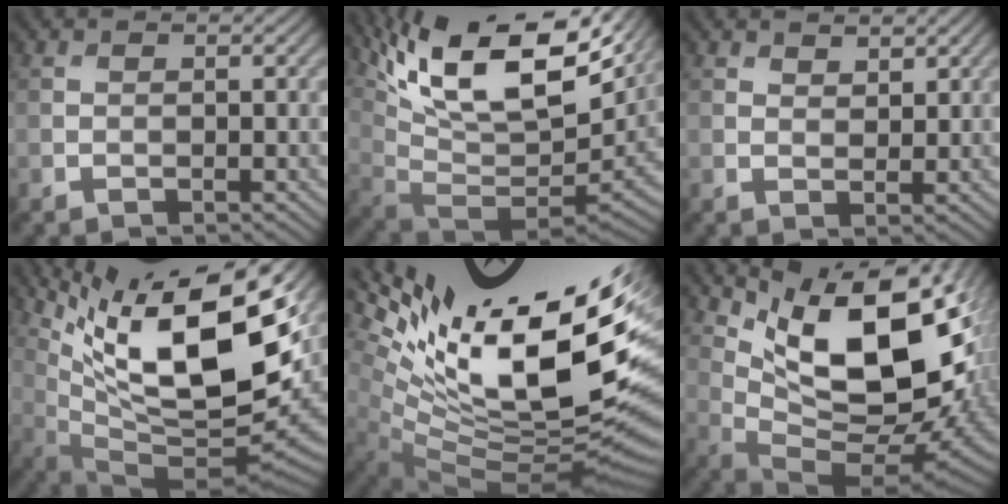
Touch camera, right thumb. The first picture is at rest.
{"total": 18.2, "force": [10.3, 6.8, 13.3], "torque": [-0.244, 0.012, 0.179]}
{"total": 2.0, "force": [1.7, 0.9, 0.7], "torque": [-0.012, -0.004, 0.035]}
{"total": 18.2, "force": [8.0, 5.0, 15.6], "torque": [-0.269, 0.011, 0.148]}
{"total": 19.7, "force": [6.3, 8.5, 16.6], "torque": [-0.282, 0.009, 0.125]}
{"total": 17.2, "force": [6.0, 8.0, 13.9], "torque": [-0.229, 0.001, 0.120]}